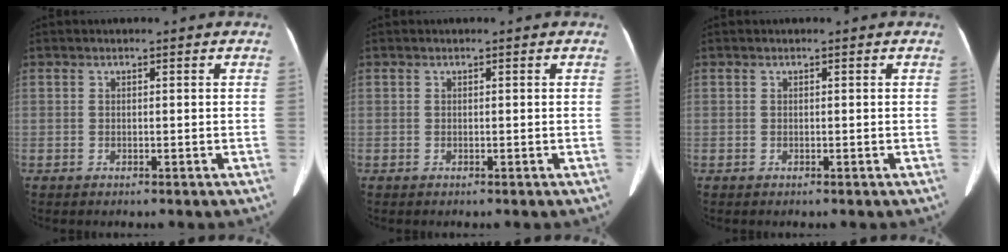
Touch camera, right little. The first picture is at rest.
{"total": 0.0}
{"total": 0.0}